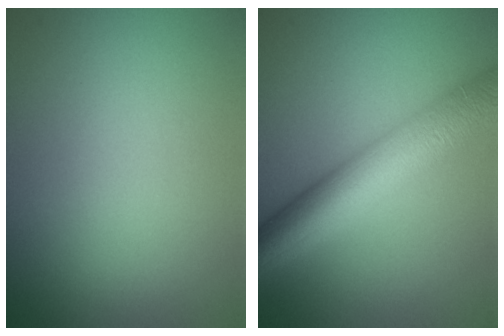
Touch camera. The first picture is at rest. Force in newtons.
{"total": 9.1, "press": 9.1, "slide": 0.1}